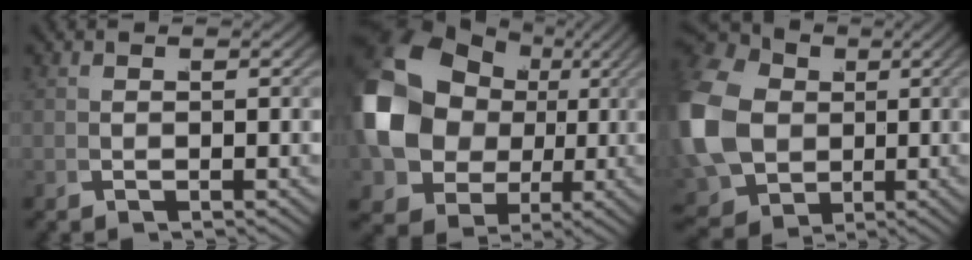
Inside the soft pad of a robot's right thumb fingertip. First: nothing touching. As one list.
[{"total": 14.3, "force": [0.3, 11.7, 8.2], "torque": [-0.226, -0.070, 0.035]}, {"total": 16.8, "force": [0.3, 13.8, 9.6], "torque": [-0.238, -0.048, 0.023]}]